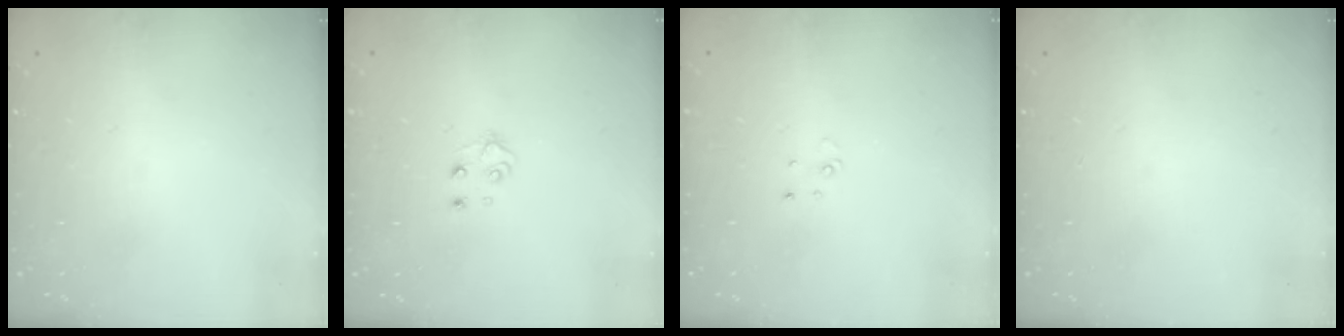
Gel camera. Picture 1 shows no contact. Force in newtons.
{"total": 4.1, "press": 4.0, "slide": 0.5}
{"total": 2.0, "press": 2.0, "slide": 0.2}
{"total": 0.0}